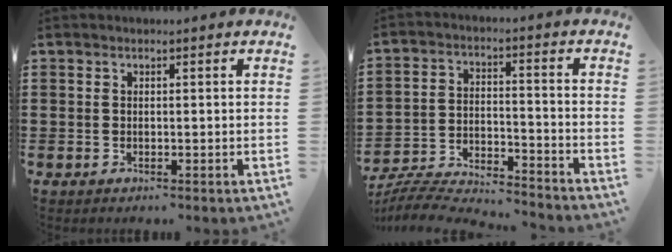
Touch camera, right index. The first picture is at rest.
{"total": 6.6, "force": [-6.5, 0.3, 1.0], "torque": [-0.033, -0.002, -0.134]}